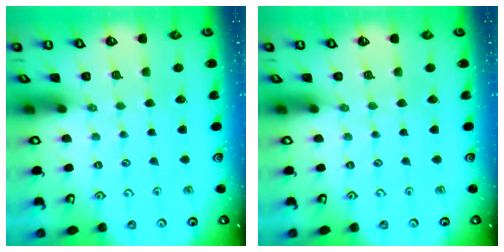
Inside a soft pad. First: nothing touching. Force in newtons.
{"total": 0.0}